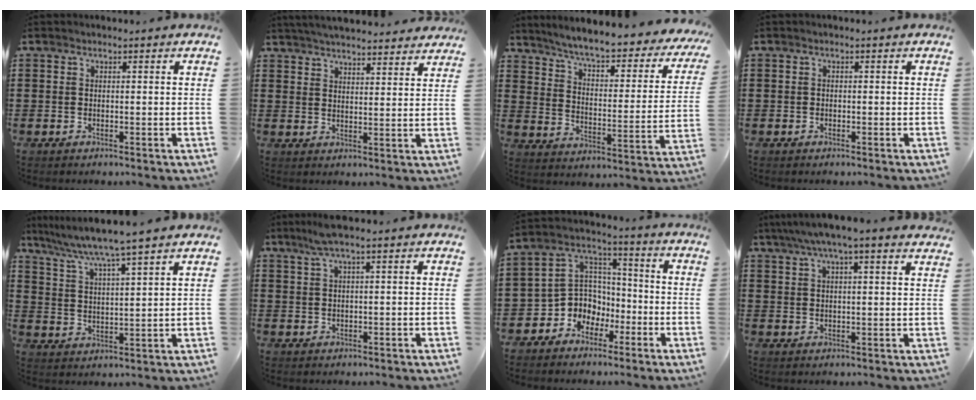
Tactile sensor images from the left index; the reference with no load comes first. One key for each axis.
{"total": 4.3, "fx": 4.3, "fy": -0.1, "fz": 0.6, "tx": -0.026, "ty": -0.018, "tz": 0.077}
{"total": 5.4, "fx": 4.8, "fy": -0.3, "fz": 2.4, "tx": -0.068, "ty": -0.041, "tz": 0.075}
{"total": 0.7, "fx": -0.6, "fy": 0.4, "fz": 0.1, "tx": -0.004, "ty": -0.001, "tz": -0.011}
{"total": 5.8, "fx": 5.0, "fy": -1.3, "fz": 2.6, "tx": -0.073, "ty": -0.034, "tz": 0.080}
{"total": 2.9, "fx": 1.5, "fy": 0.0, "fz": 2.4, "tx": -0.049, "ty": 0.001, "tz": 0.026}
{"total": 7.5, "fx": -3.6, "fy": 6.6, "fz": 0.6, "tx": -0.046, "ty": 0.008, "tz": -0.072}
{"total": 4.9, "fx": 3.9, "fy": 0.1, "fz": 3.0, "tx": -0.070, "ty": -0.005, "tz": 0.067}